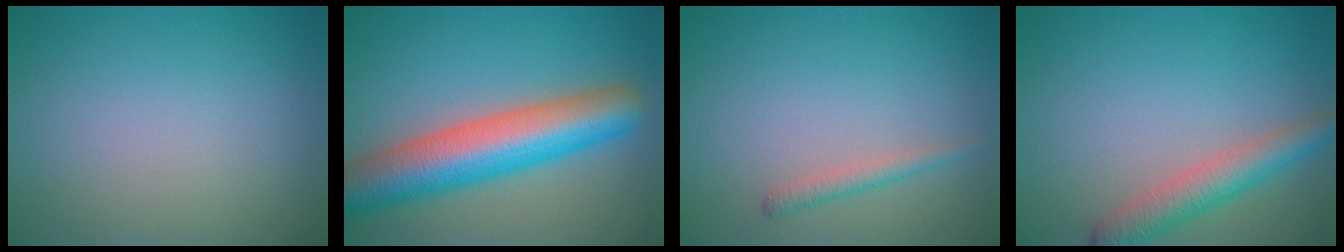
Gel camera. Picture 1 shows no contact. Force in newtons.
{"total": 9.6, "press": 9.6, "slide": 0.3}
{"total": 1.4, "press": 1.3, "slide": 0.1}
{"total": 3.9, "press": 3.9, "slide": 0.2}